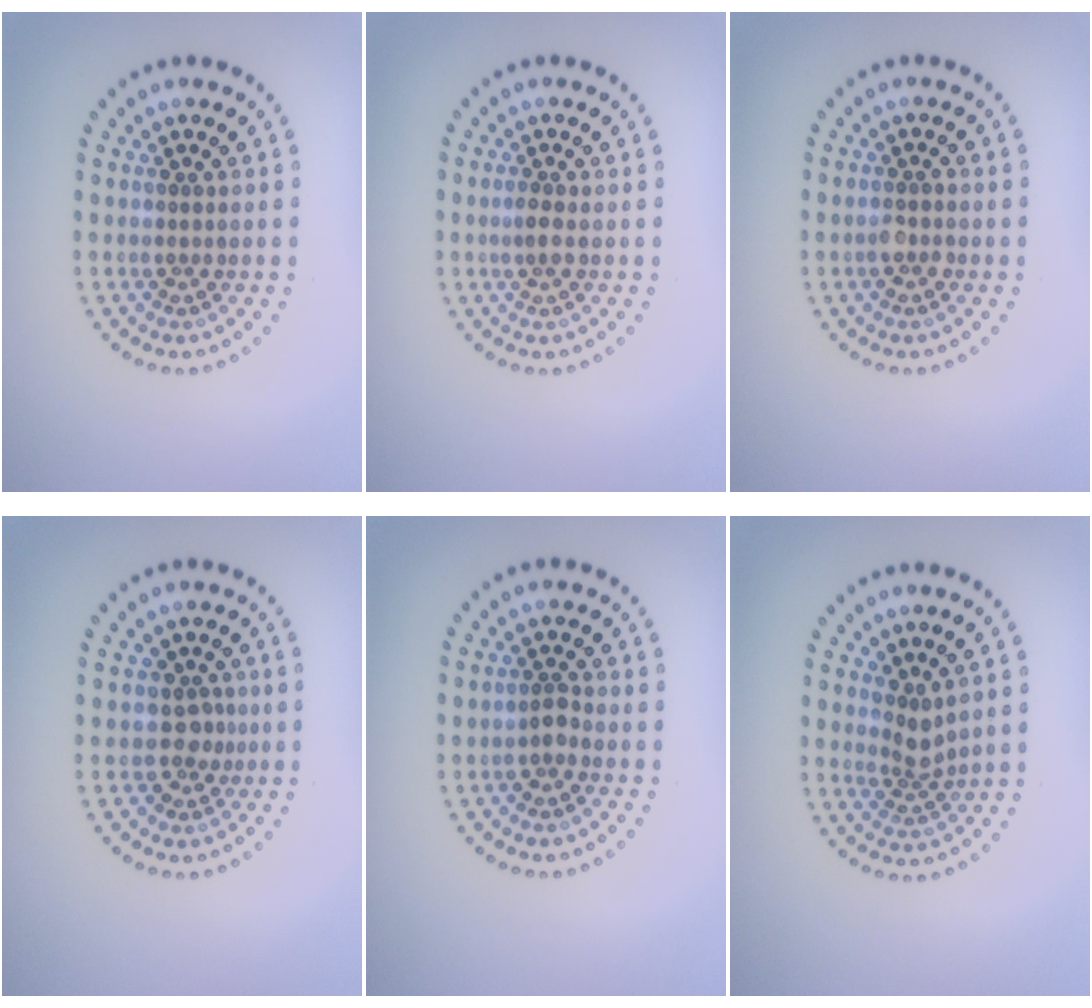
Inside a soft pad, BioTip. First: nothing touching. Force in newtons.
{"total": 1.1, "press": 1.0, "slide": 0.4}
{"total": 1.4, "press": 1.3, "slide": 0.4}
{"total": 1.9, "press": 1.4, "slide": 1.2}
{"total": 1.3, "press": 1.1, "slide": 0.5}
{"total": 2.0, "press": 1.4, "slide": 1.4}